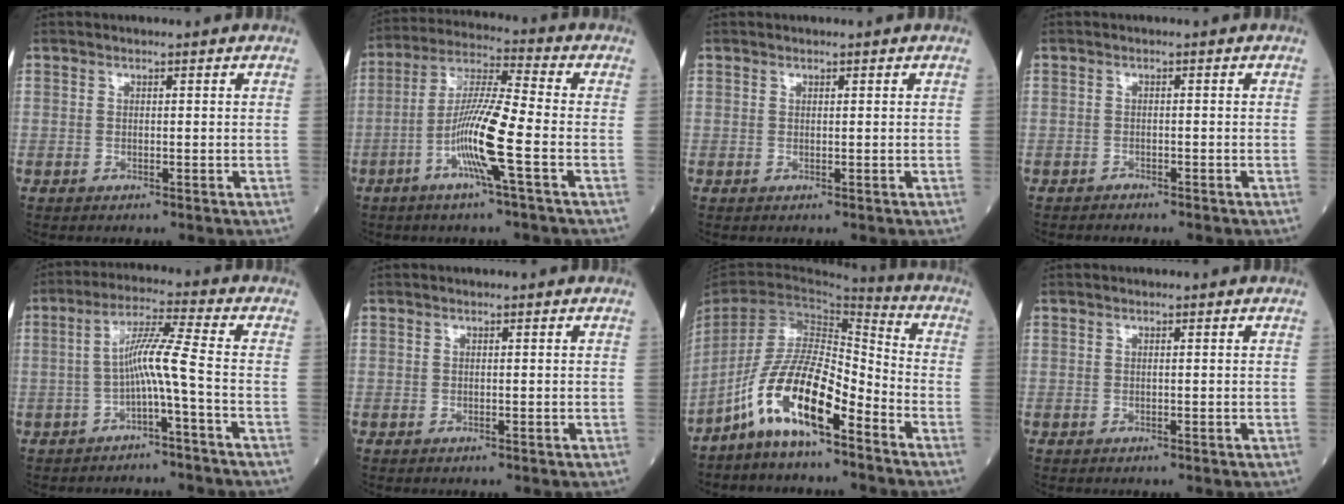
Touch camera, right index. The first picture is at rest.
{"total": 11.9, "force": [-4.0, 0.2, 11.2], "torque": [-0.228, -0.001, -0.083]}
{"total": 0.0}
{"total": 2.6, "force": [-2.2, 1.0, 0.7], "torque": [-0.022, -0.004, -0.028]}
{"total": 6.9, "force": [-2.2, -0.5, 6.5], "torque": [-0.125, 0.021, -0.037]}
{"total": 0.0}
{"total": 14.8, "force": [-8.8, 3.7, 11.3], "torque": [-0.229, 0.005, -0.165]}
{"total": 0.0}